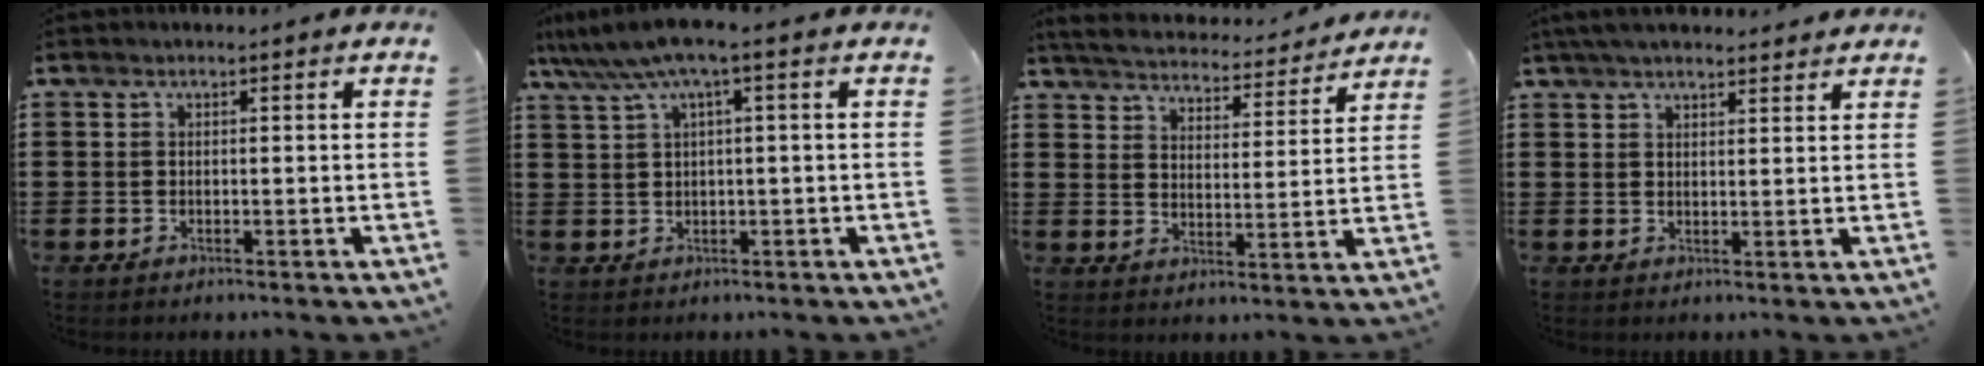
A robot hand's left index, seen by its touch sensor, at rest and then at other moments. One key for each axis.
{"total": 4.3, "fx": 1.4, "fy": 0.2, "fz": 4.0, "tx": -0.087, "ty": -0.008, "tz": 0.020}
{"total": 4.7, "fx": 4.7, "fy": 0.0, "fz": 0.6, "tx": -0.039, "ty": -0.036, "tz": 0.077}
{"total": 4.0, "fx": 3.6, "fy": 0.6, "fz": 1.5, "tx": -0.039, "ty": -0.001, "tz": 0.068}